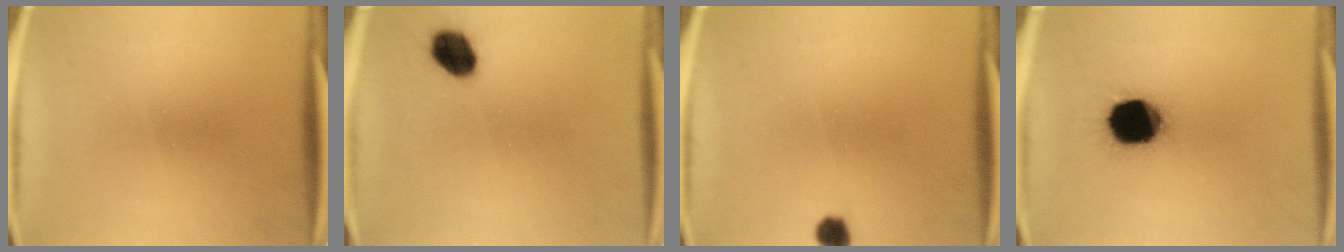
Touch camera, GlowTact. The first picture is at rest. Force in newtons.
{"total": 6.4}
{"total": 2.6}
{"total": 16.5}